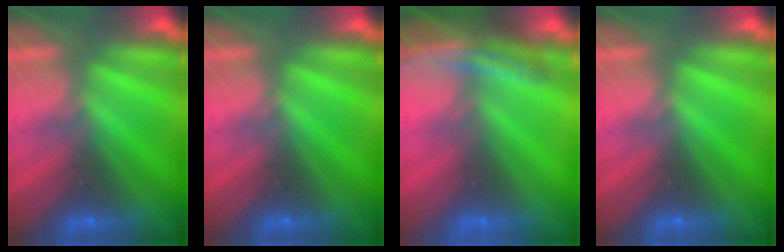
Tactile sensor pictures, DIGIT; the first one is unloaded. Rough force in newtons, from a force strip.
{"total": 0.0}
{"total": 3.5}
{"total": 0.0}